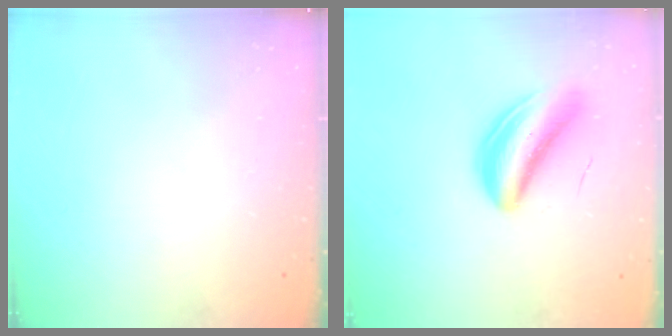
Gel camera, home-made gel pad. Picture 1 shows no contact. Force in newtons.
{"total": 8.0, "press": 7.7, "slide": 2.0}